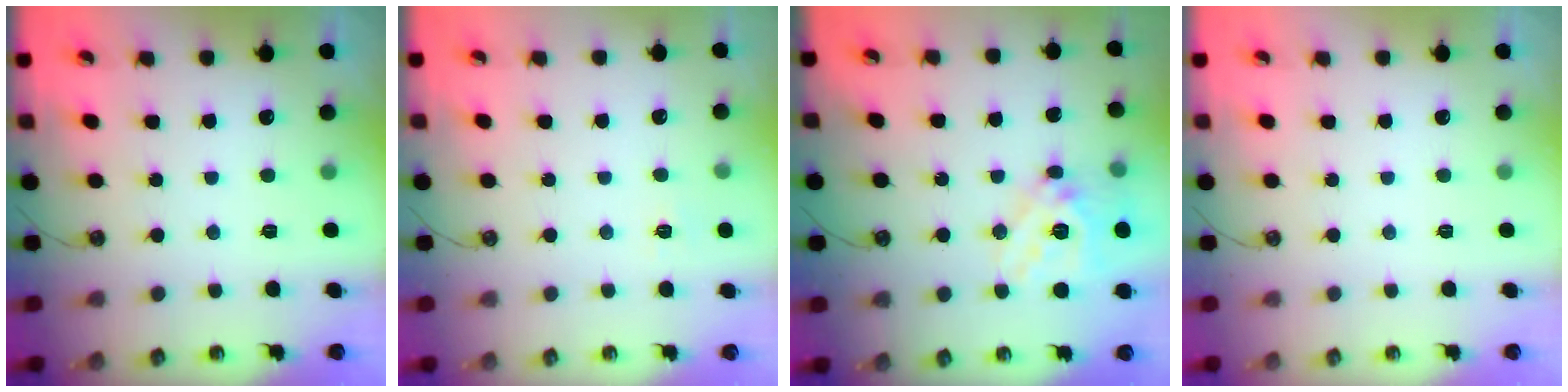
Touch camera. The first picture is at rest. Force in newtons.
{"total": 4.1, "press": 4.0, "slide": 0.4}
{"total": 17.6, "press": 17.4, "slide": 3.0}
{"total": 0.0}